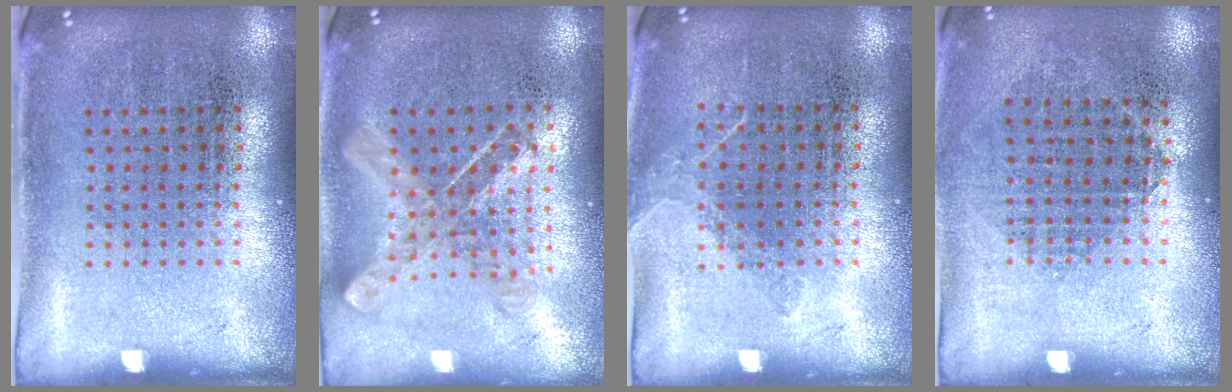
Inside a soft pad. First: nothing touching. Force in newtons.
{"total": 0.8, "press": 0.8, "slide": 0.2}
{"total": 1.0, "press": 0.9, "slide": 0.5}
{"total": 0.9, "press": 0.8, "slide": 0.4}